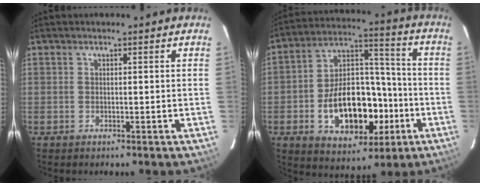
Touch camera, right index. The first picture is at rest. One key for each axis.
{"total": 19.1, "fx": -5.9, "fy": 11.5, "fz": 14.0, "tx": -0.255, "ty": 0.036, "tz": -0.073}